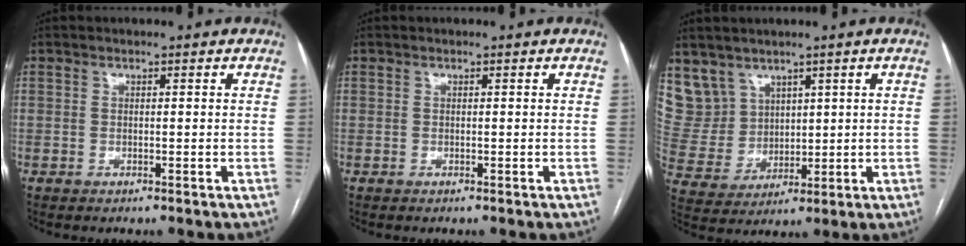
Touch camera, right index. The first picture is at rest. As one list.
[{"total": 0.0}, {"total": 9.4, "force": [6.1, 7.1, 0.8], "torque": [-0.034, 0.030, 0.146]}]